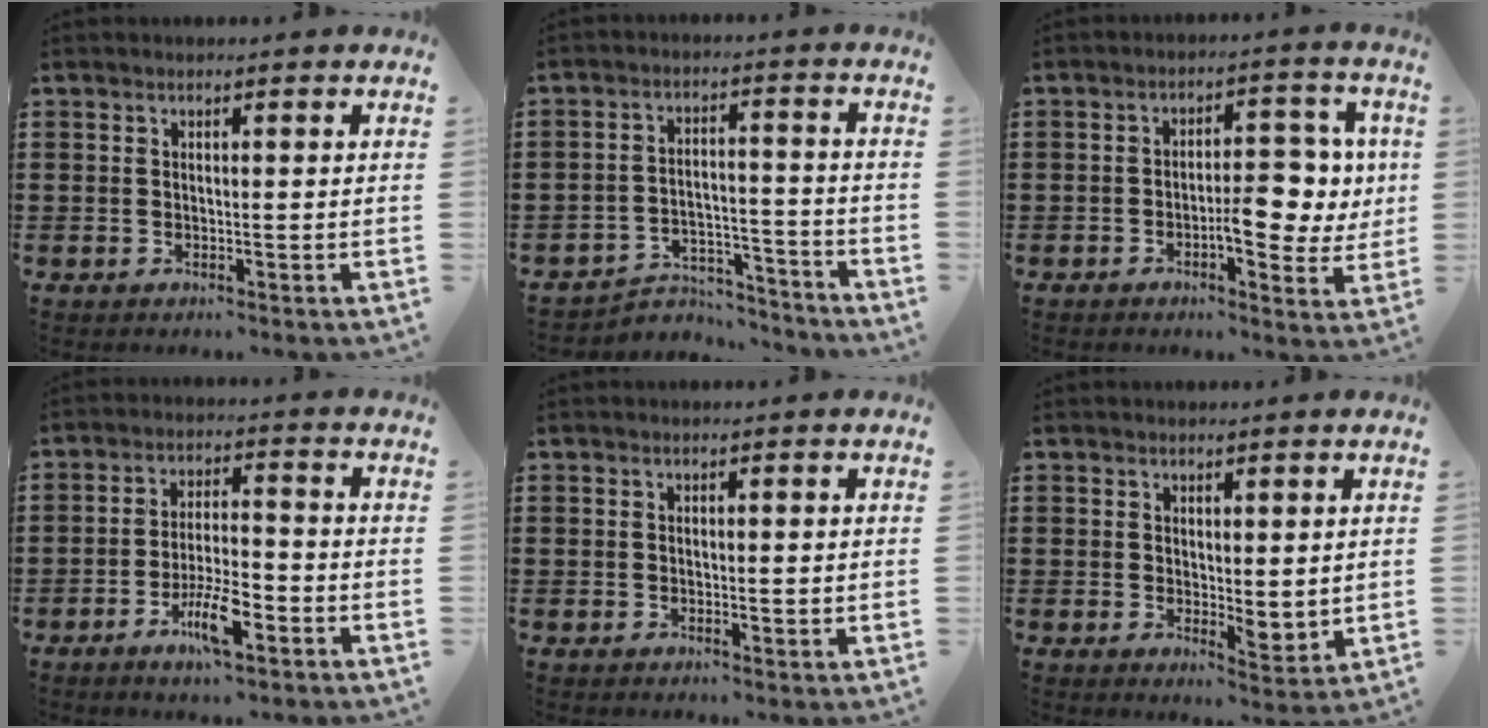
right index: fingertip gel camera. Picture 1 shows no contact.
{"total": 4.9, "force": [-4.6, 1.4, 0.6], "torque": [-0.013, 0.012, -0.094]}
{"total": 7.3, "force": [-0.8, 3.1, 6.6], "torque": [-0.084, 0.001, -0.022]}
{"total": 7.6, "force": [-3.7, 2.1, 6.3], "torque": [-0.126, -0.002, -0.069]}
{"total": 0.6, "force": [0.0, 0.2, 0.6], "torque": [-0.013, 0.001, 0.000]}
{"total": 2.7, "force": [1.5, 1.5, 1.7], "torque": [-0.029, -0.005, 0.027]}